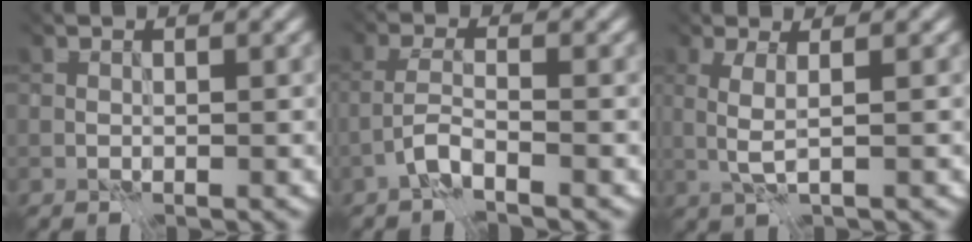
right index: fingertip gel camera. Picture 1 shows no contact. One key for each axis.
{"total": 4.0, "fx": -3.8, "fy": -1.0, "fz": 0.8, "tx": -0.034, "ty": -0.013, "tz": -0.053}
{"total": 2.3, "fx": -1.7, "fy": -0.7, "fz": 1.3, "tx": -0.045, "ty": -0.015, "tz": -0.008}